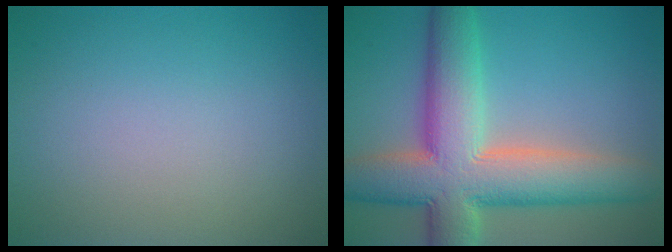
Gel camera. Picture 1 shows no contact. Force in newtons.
{"total": 11.6, "press": 11.6, "slide": 0.8}